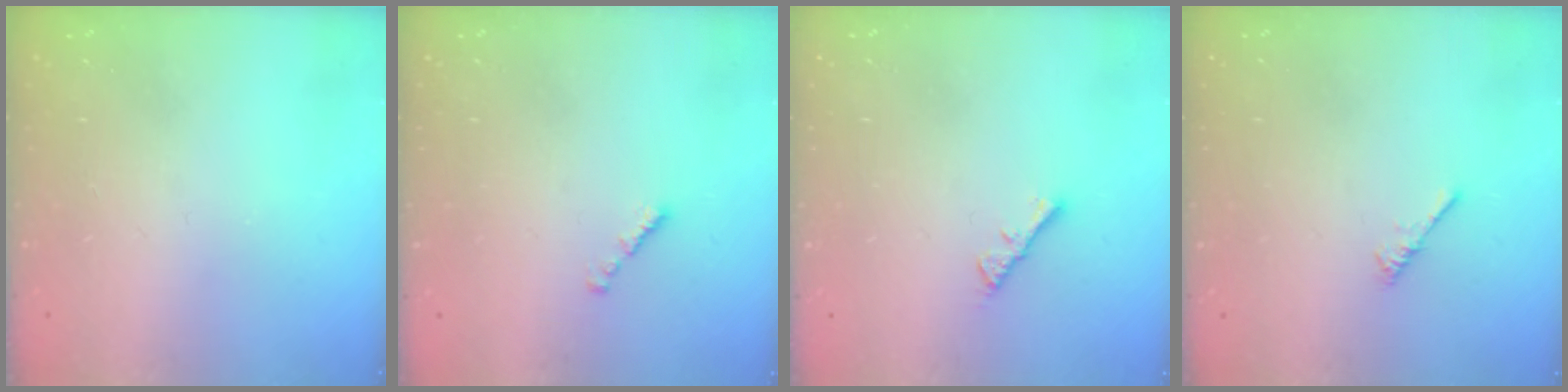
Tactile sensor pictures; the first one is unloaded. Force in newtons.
{"total": 1.3, "press": 1.1, "slide": 0.6}
{"total": 2.3, "press": 2.2, "slide": 0.4}
{"total": 0.0}